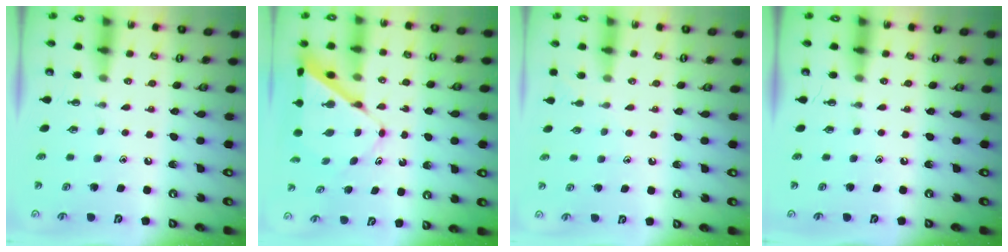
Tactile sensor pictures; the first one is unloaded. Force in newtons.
{"total": 8.5, "press": 8.5, "slide": 0.6}
{"total": 2.9, "press": 2.9, "slide": 0.4}
{"total": 0.0}